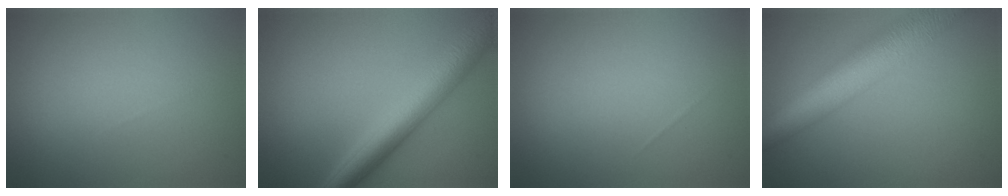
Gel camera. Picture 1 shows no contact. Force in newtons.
{"total": 6.5, "press": 6.5, "slide": 0.1}
{"total": 0.0}
{"total": 8.8, "press": 8.8, "slide": 0.2}